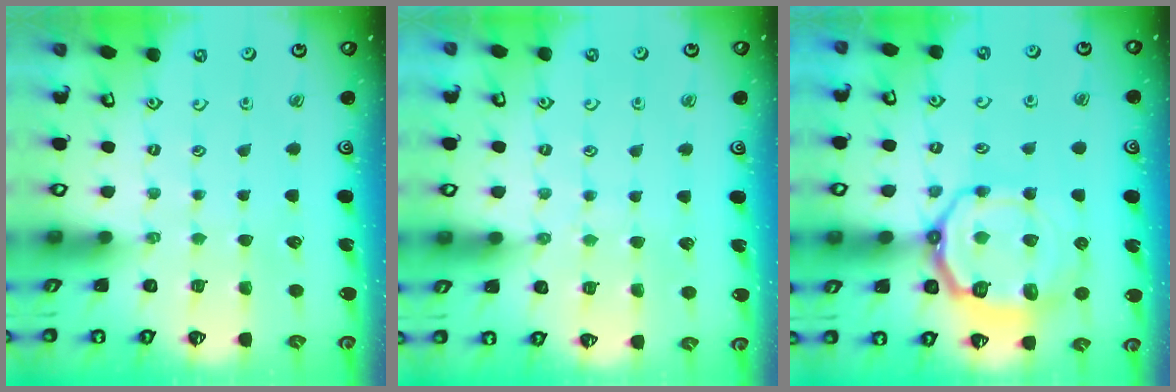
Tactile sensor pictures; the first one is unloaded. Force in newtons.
{"total": 5.0, "press": 5.0, "slide": 0.5}
{"total": 14.4, "press": 14.1, "slide": 3.0}